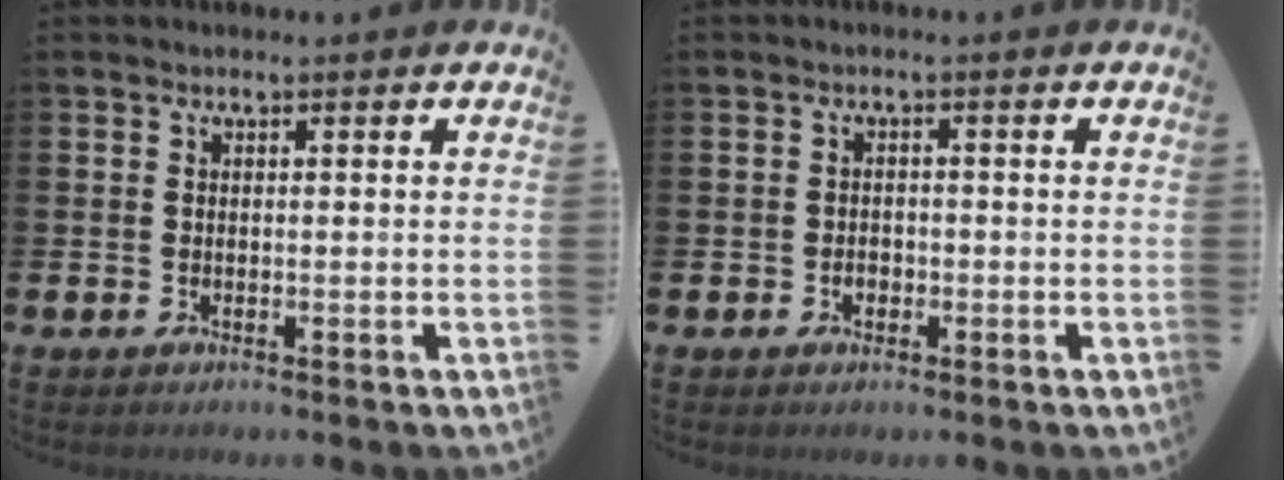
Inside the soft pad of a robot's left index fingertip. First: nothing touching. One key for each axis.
{"total": 1.5, "fx": -0.6, "fy": 1.2, "fz": 0.7, "tx": -0.016, "ty": 0.005, "tz": -0.014}